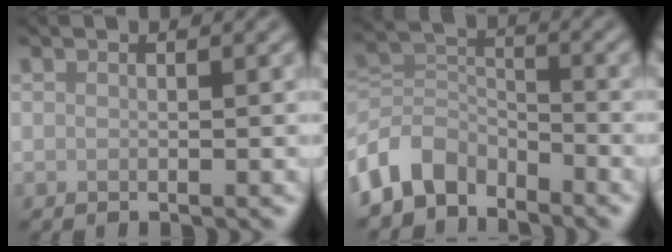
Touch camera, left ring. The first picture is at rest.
{"total": 5.4, "force": [-3.9, 3.3, 1.7], "torque": [-0.027, 0.000, -0.086]}